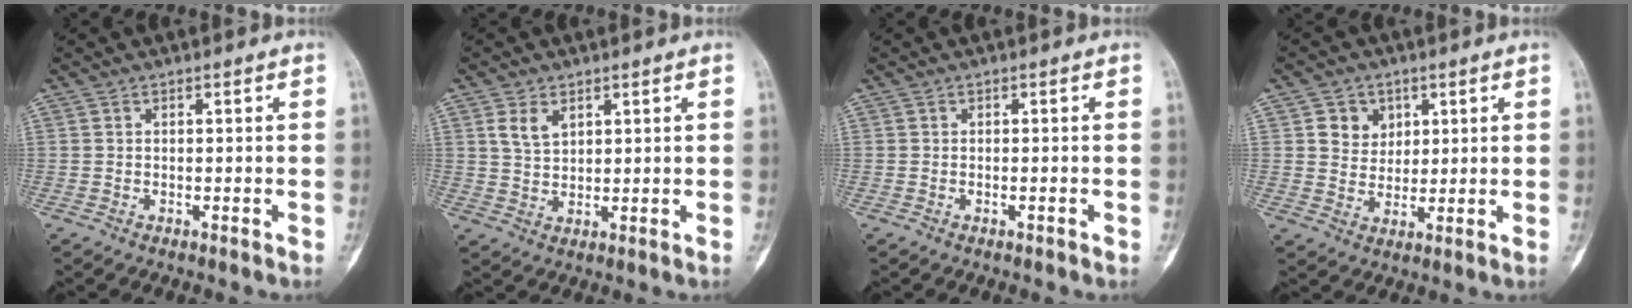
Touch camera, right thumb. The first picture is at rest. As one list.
[{"total": 4.4, "force": [2.1, 2.7, 2.7], "torque": [-0.040, -0.010, 0.045]}, {"total": 0.7, "force": [-0.3, 0.2, 0.6], "torque": [-0.012, 0.003, -0.003]}, {"total": 5.9, "force": [2.3, 5.1, 2.0], "torque": [-0.006, -0.008, 0.040]}]